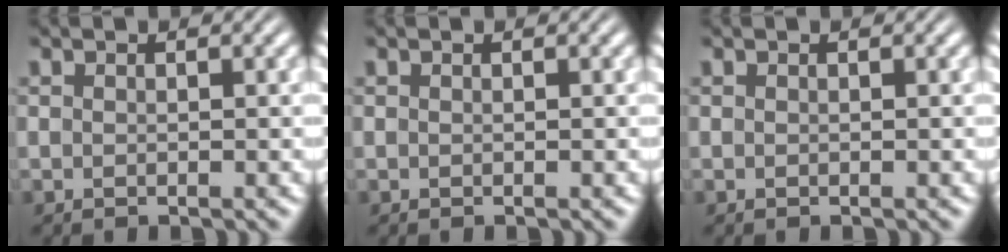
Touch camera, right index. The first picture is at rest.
{"total": 0.0}
{"total": 0.0}